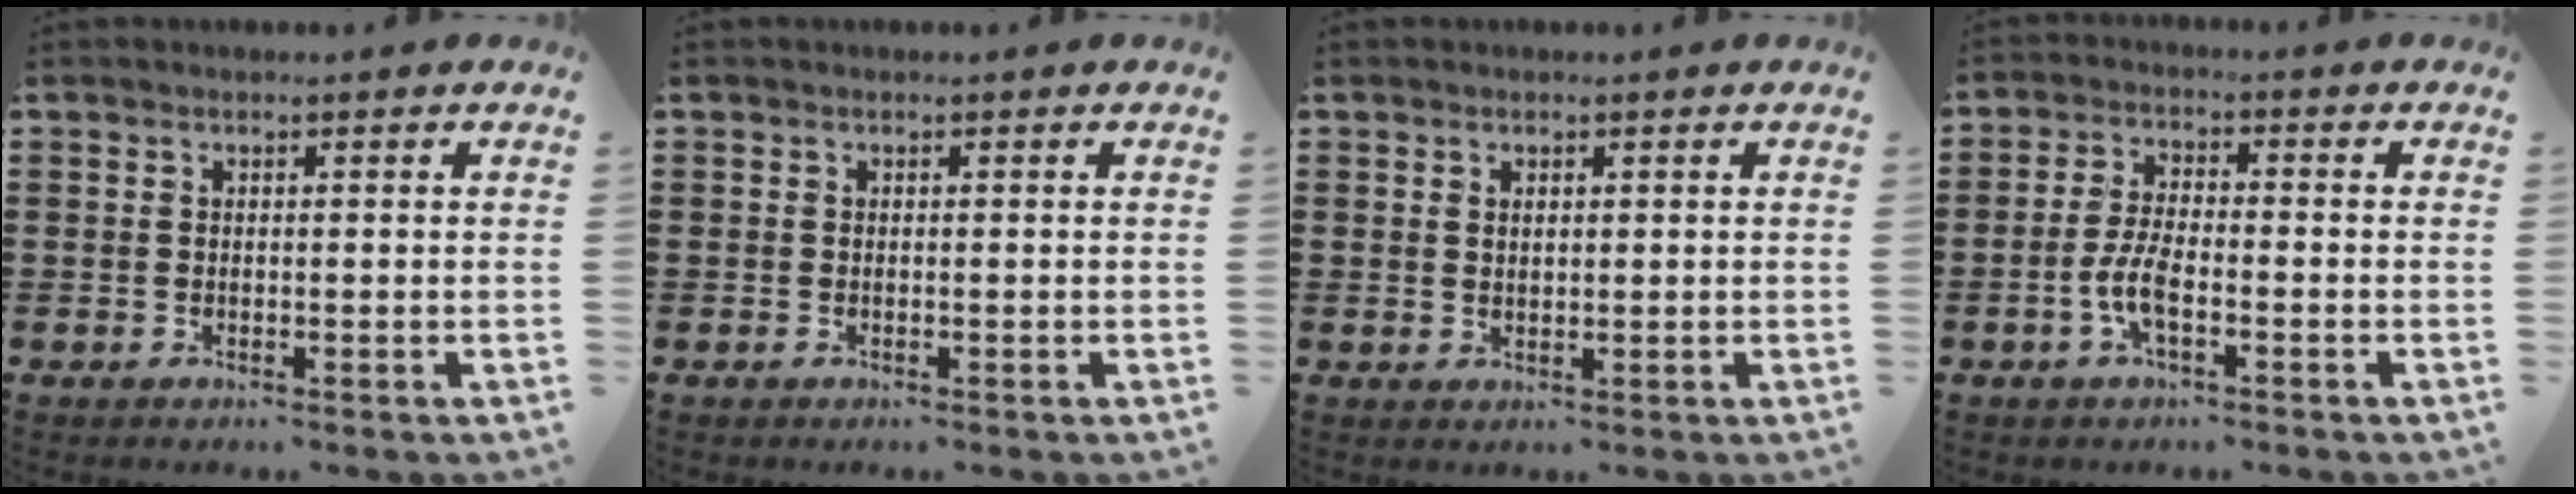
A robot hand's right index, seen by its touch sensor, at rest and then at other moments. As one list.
[{"total": 0.0}, {"total": 0.9, "force": [0.6, 0.6, 0.4], "torque": [-0.010, 0.004, 0.011]}, {"total": 5.2, "force": [-1.9, 1.7, 4.5], "torque": [-0.112, -0.004, -0.046]}]